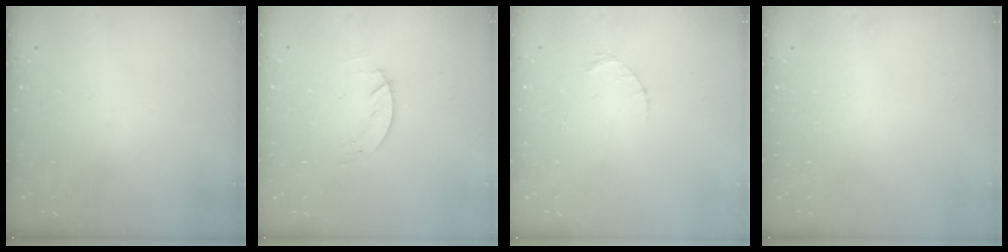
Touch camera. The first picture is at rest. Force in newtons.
{"total": 1.4, "press": 1.4, "slide": 0.2}
{"total": 1.4, "press": 1.4, "slide": 0.2}
{"total": 0.0}